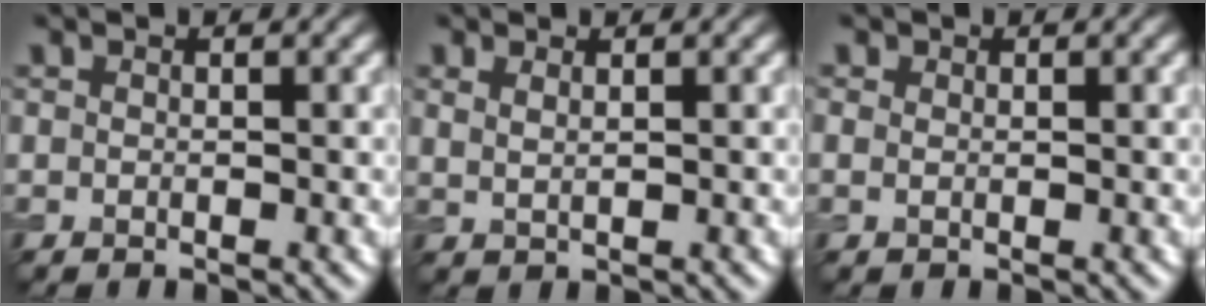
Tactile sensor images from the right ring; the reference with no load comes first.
{"total": 1.4, "force": [0.9, 0.5, 0.9], "torque": [-0.016, -0.003, 0.018]}
{"total": 0.9, "force": [0.5, 0.6, 0.4], "torque": [-0.009, -0.002, 0.006]}